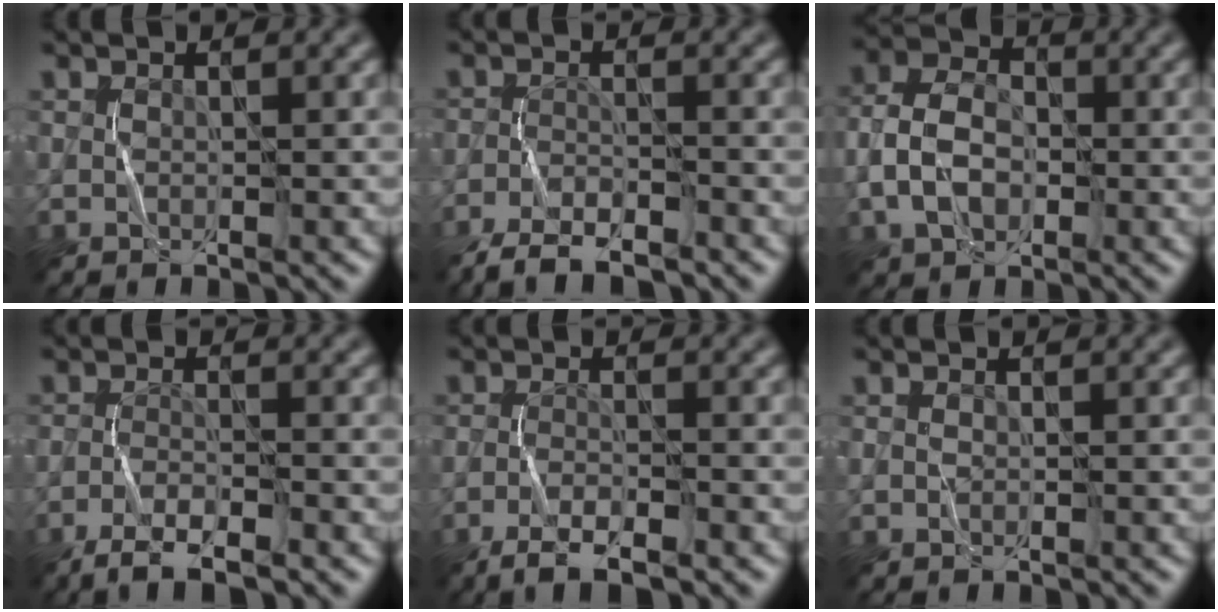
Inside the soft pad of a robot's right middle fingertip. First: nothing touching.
{"total": 5.1, "force": [-4.5, 1.1, 2.2], "torque": [-0.032, -0.016, -0.084]}
{"total": 4.9, "force": [-1.2, 3.5, 3.3], "torque": [-0.066, 0.007, -0.028]}
{"total": 3.7, "force": [-2.9, 0.4, 2.2], "torque": [-0.046, -0.003, -0.058]}
{"total": 3.3, "force": [-2.4, 0.5, 2.3], "torque": [-0.046, -0.002, -0.048]}
{"total": 0.0}